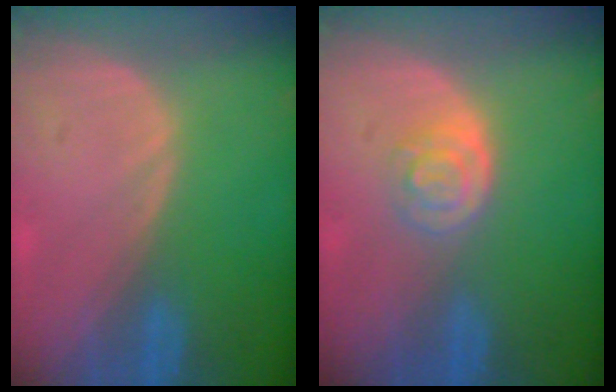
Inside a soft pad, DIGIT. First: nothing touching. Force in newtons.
{"total": 3.9, "press": 3.6, "slide": 1.5}